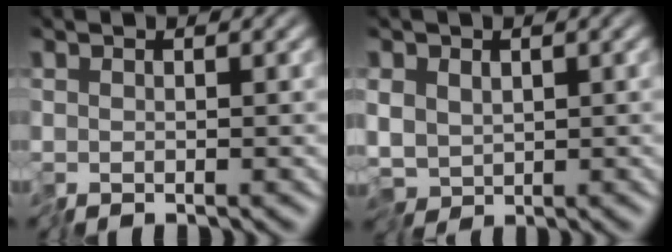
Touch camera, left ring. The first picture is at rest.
{"total": 4.1, "force": [-0.3, 3.3, 2.4], "torque": [-0.047, -0.008, -0.005]}